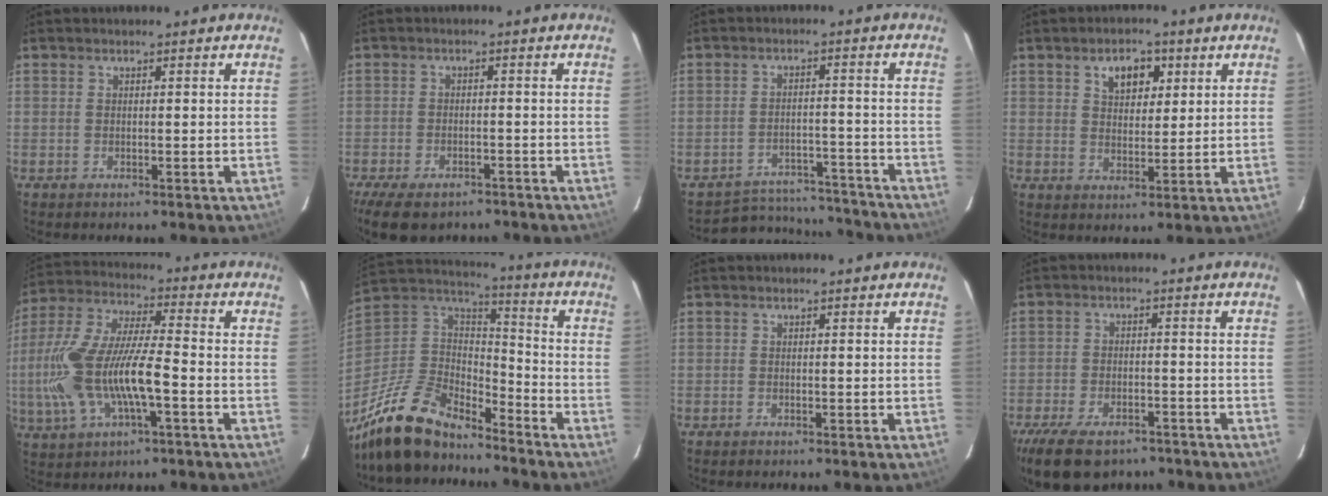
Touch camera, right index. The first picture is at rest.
{"total": 10.7, "force": [-7.8, 5.0, 5.2], "torque": [-0.124, -0.022, -0.124]}
{"total": 14.3, "force": [-13.2, 5.0, 2.5], "torque": [-0.058, 0.033, -0.162]}
{"total": 6.1, "force": [3.0, 3.6, 3.9], "torque": [-0.060, 0.012, 0.052]}
{"total": 18.2, "force": [-4.5, 5.9, 16.7], "torque": [-0.348, -0.006, -0.083]}
{"total": 18.0, "force": [-14.6, 7.0, 8.0], "torque": [-0.190, -0.004, -0.264]}
{"total": 0.0}
{"total": 14.9, "force": [-10.7, 7.1, 7.5], "torque": [-0.182, -0.025, -0.172]}